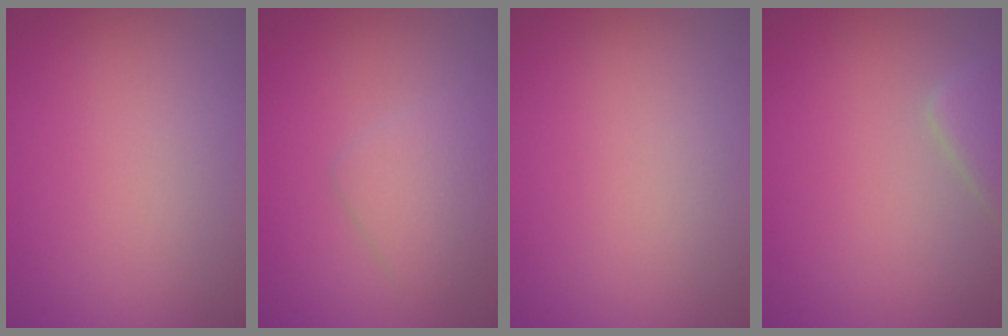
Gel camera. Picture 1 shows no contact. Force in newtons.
{"total": 2.5, "press": 2.5, "slide": 0.1}
{"total": 0.0}
{"total": 2.8, "press": 2.8, "slide": 0.2}